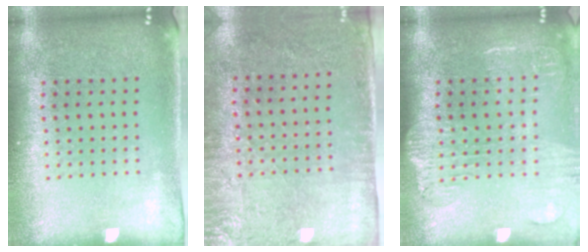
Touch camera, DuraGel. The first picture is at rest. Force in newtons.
{"total": 2.8, "press": 2.3, "slide": 1.6}
{"total": 1.8, "press": 1.6, "slide": 0.9}